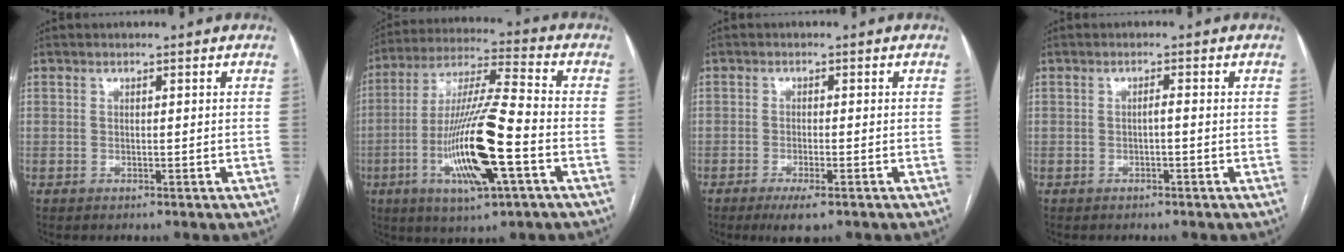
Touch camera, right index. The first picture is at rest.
{"total": 17.2, "force": [-5.2, 1.6, 16.3], "torque": [-0.323, -0.011, -0.090]}
{"total": 4.0, "force": [-2.5, 0.8, 3.0], "torque": [-0.052, -0.007, -0.039]}
{"total": 0.7, "force": [-0.3, 0.0, 0.7], "torque": [-0.008, 0.003, -0.005]}